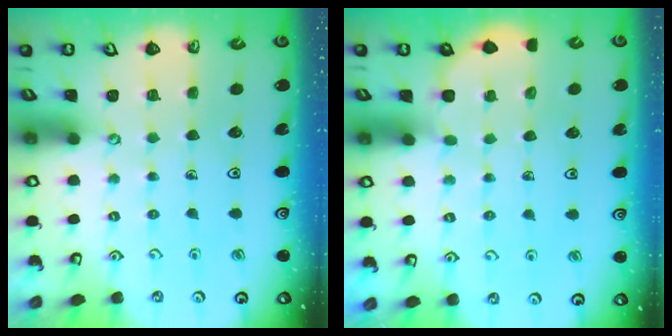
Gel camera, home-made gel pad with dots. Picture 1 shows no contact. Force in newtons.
{"total": 2.4, "press": 2.4, "slide": 0.1}